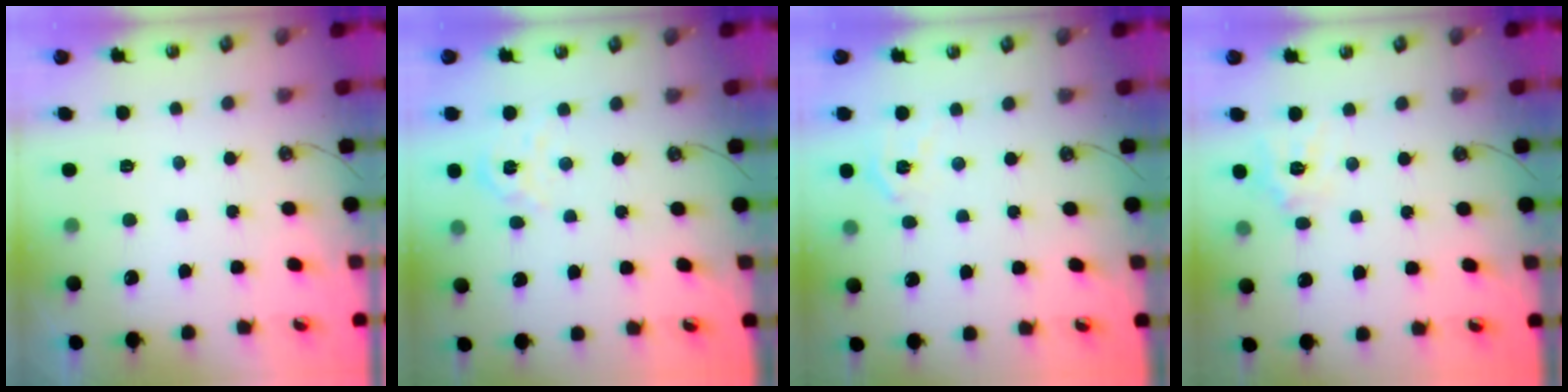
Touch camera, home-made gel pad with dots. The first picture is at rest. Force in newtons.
{"total": 3.7, "press": 3.7, "slide": 0.4}
{"total": 7.2, "press": 7.1, "slide": 0.9}
{"total": 9.5, "press": 9.5, "slide": 0.9}